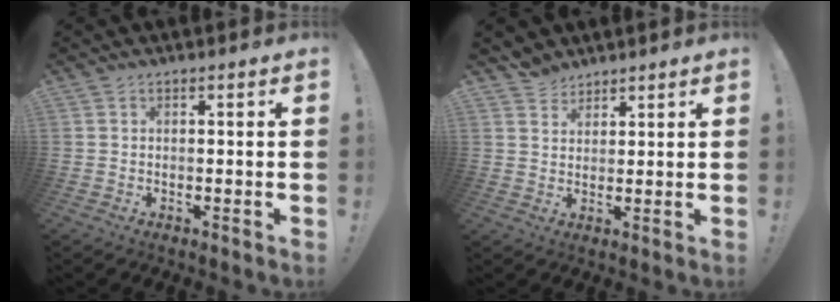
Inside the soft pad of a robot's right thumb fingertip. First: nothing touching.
{"total": 4.7, "force": [3.9, 2.6, 0.3], "torque": [-0.004, -0.024, 0.074]}